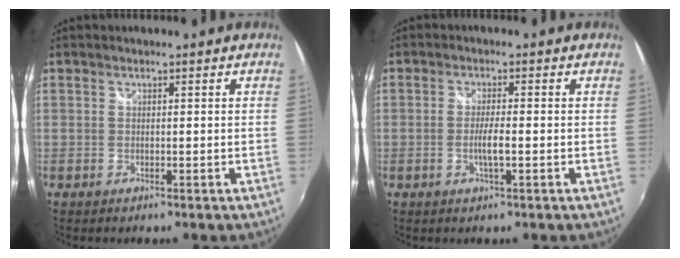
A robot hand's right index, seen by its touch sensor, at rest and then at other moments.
{"total": 3.0, "force": [-0.9, 0.1, 2.9], "torque": [-0.053, -0.004, -0.016]}